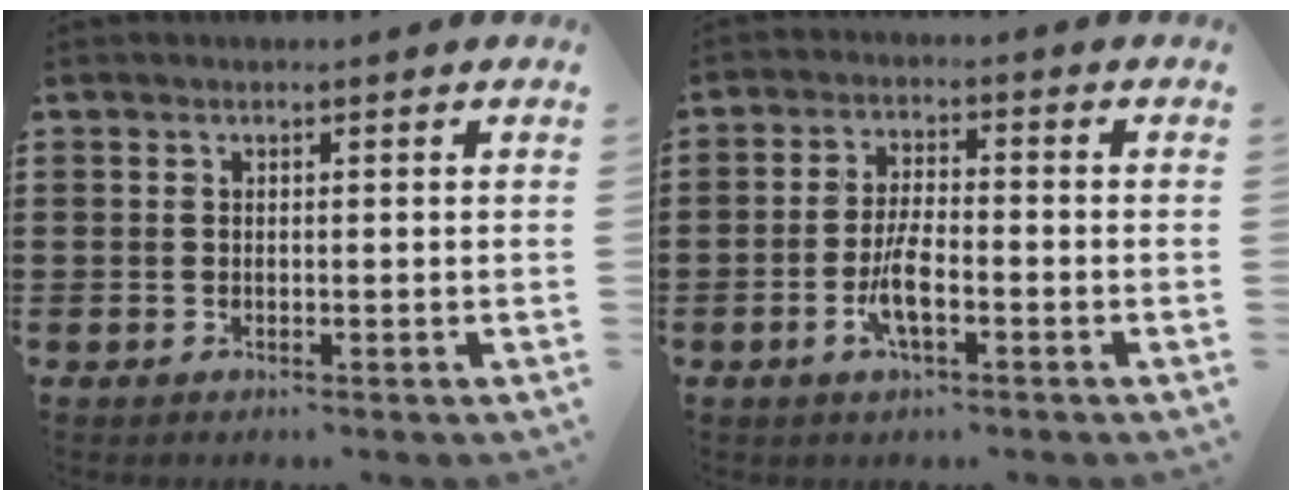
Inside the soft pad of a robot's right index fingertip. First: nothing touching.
{"total": 5.8, "force": [-2.2, 1.7, 5.0], "torque": [-0.109, -0.005, -0.046]}